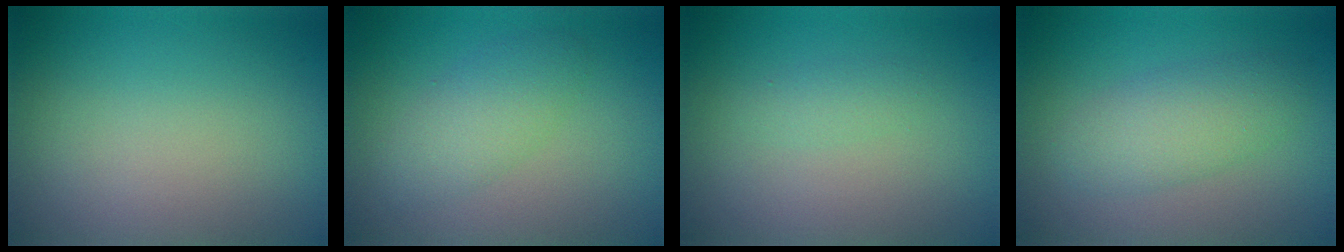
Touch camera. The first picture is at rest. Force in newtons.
{"total": 2.9, "press": 2.9, "slide": 0.1}
{"total": 1.1, "press": 1.1, "slide": 0.1}
{"total": 3.6, "press": 3.6, "slide": 0.0}